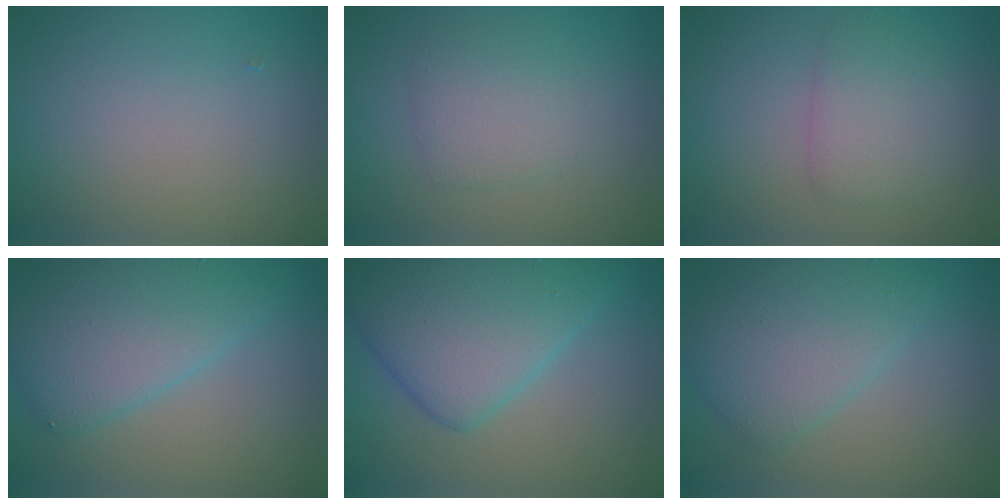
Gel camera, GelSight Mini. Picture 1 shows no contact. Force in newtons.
{"total": 2.7, "press": 2.7, "slide": 0.1}
{"total": 2.9, "press": 2.9, "slide": 0.1}
{"total": 6.0, "press": 6.0, "slide": 0.2}
{"total": 7.9, "press": 7.9, "slide": 0.2}
{"total": 4.9, "press": 4.9, "slide": 0.3}